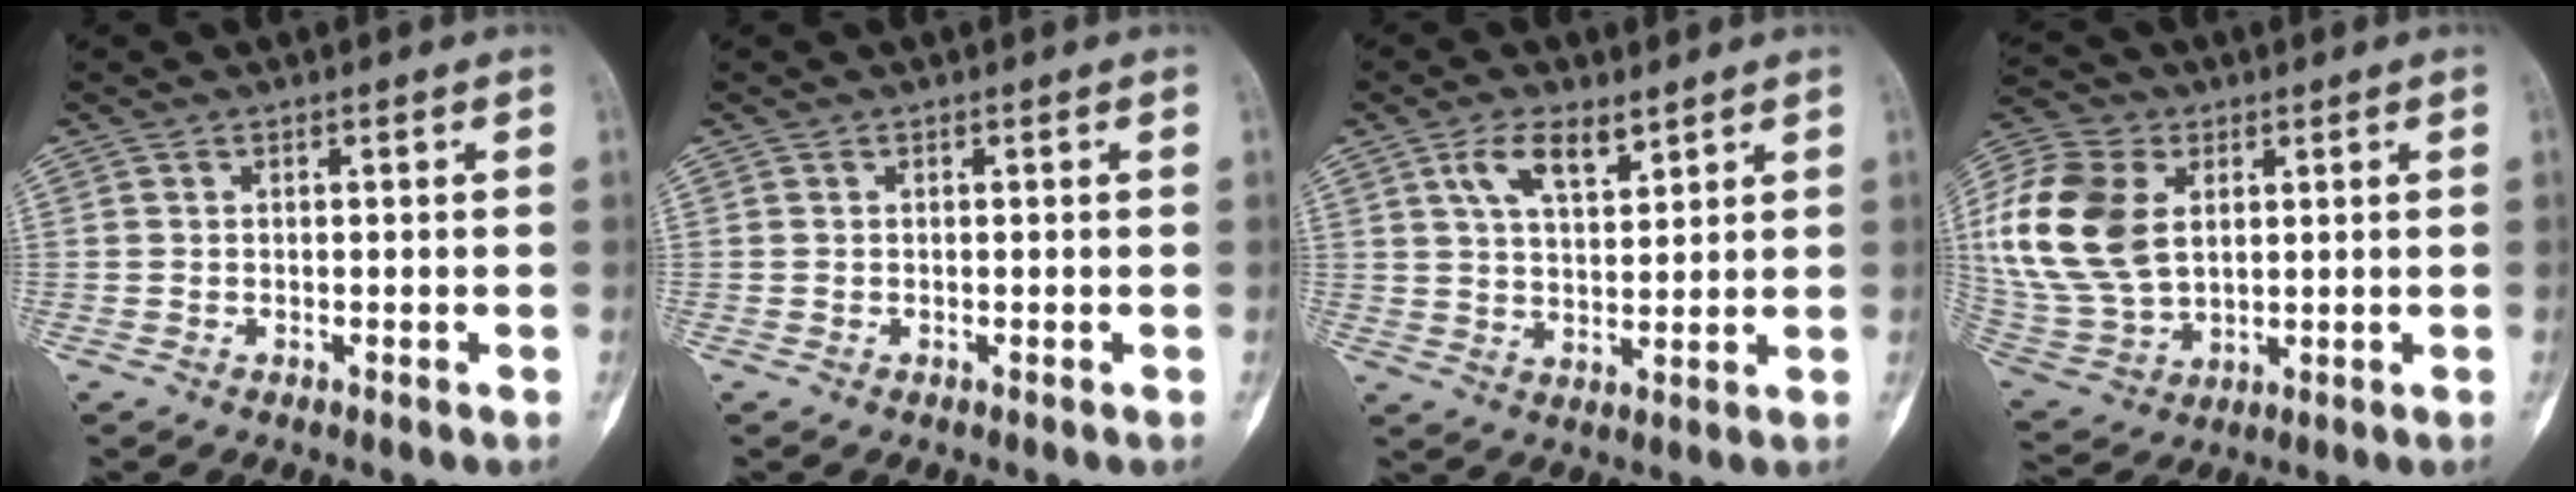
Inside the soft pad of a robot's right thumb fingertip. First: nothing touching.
{"total": 0.0}
{"total": 7.3, "force": [4.2, 3.2, 5.0], "torque": [-0.080, -0.020, 0.079]}
{"total": 19.4, "force": [4.0, 13.2, 13.6], "torque": [-0.290, -0.009, 0.080]}